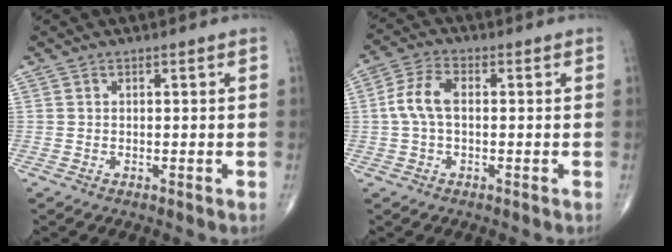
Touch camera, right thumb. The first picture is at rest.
{"total": 6.3, "force": [0.1, 3.5, 5.3], "torque": [-0.119, 0.021, -0.004]}